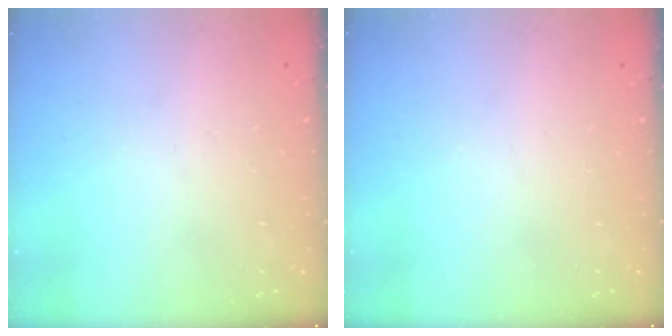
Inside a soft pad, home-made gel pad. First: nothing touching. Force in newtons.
{"total": 0.0}